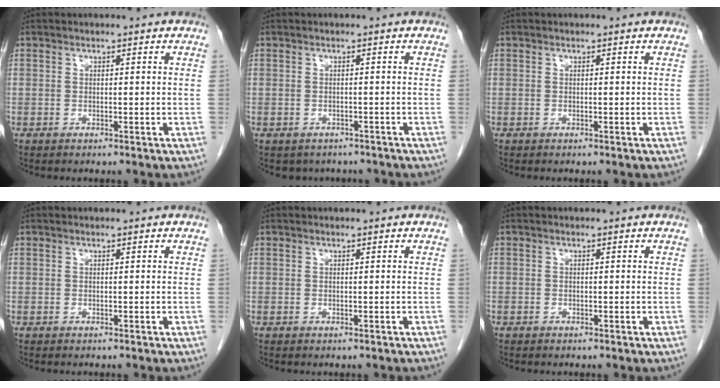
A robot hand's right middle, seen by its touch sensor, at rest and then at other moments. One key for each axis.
{"total": 4.4, "fx": -3.6, "fy": 2.3, "fz": 0.5, "tx": -0.001, "ty": 0.009, "tz": -0.042}
{"total": 0.0}
{"total": 1.0, "fx": -0.9, "fy": 0.3, "fz": 0.4, "tx": -0.010, "ty": -0.002, "tz": -0.011}
{"total": 0.8, "fx": -0.7, "fy": 0.3, "fz": 0.3, "tx": -0.007, "ty": 0.000, "tz": -0.009}
{"total": 0.6, "fx": -0.4, "fy": 0.4, "fz": 0.0, "tx": -0.006, "ty": 0.002, "tz": -0.008}